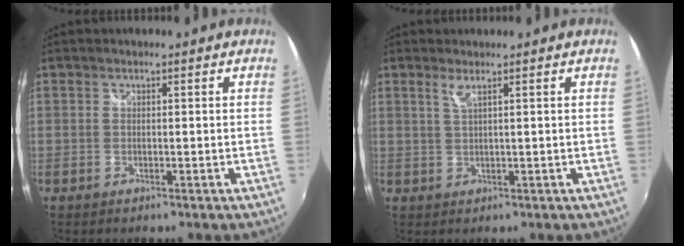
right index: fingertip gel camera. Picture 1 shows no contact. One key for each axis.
{"total": 1.7, "fx": 1.0, "fy": -0.3, "fz": 1.3, "tx": -0.026, "ty": -0.002, "tz": 0.019}